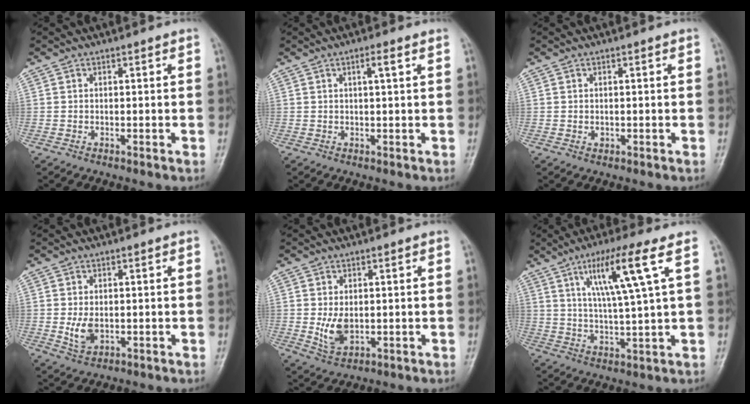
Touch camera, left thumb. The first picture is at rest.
{"total": 2.2, "force": [0.9, 0.1, 2.0], "torque": [-0.039, 0.001, 0.015]}
{"total": 0.6, "force": [-0.1, 0.6, 0.2], "torque": [-0.001, 0.003, 0.001]}
{"total": 3.7, "force": [-0.4, 2.5, 2.8], "torque": [-0.046, -0.004, -0.001]}
{"total": 4.8, "force": [-0.2, 3.1, 3.6], "torque": [-0.062, -0.008, 0.007]}
{"total": 11.4, "force": [4.7, 0.1, 10.4], "torque": [-0.195, -0.015, 0.086]}